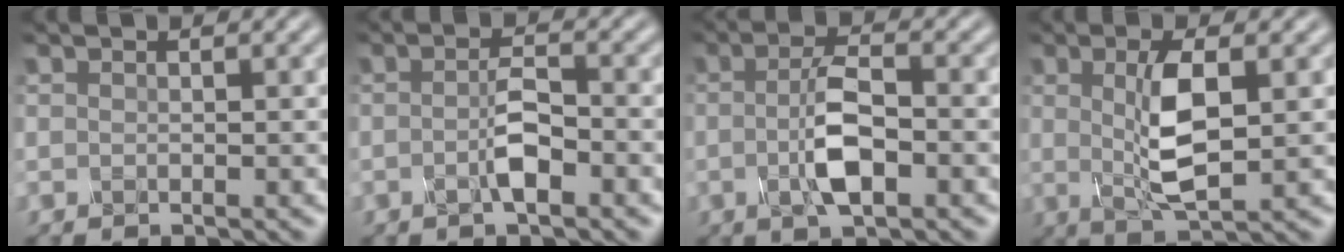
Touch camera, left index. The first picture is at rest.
{"total": 2.1, "force": [-0.8, 0.3, 1.9], "torque": [-0.038, 0.010, -0.021]}
{"total": 3.7, "force": [-0.8, 1.1, 3.4], "torque": [-0.074, 0.007, -0.021]}
{"total": 4.7, "force": [0.6, 1.3, 4.5], "torque": [-0.096, 0.002, 0.013]}